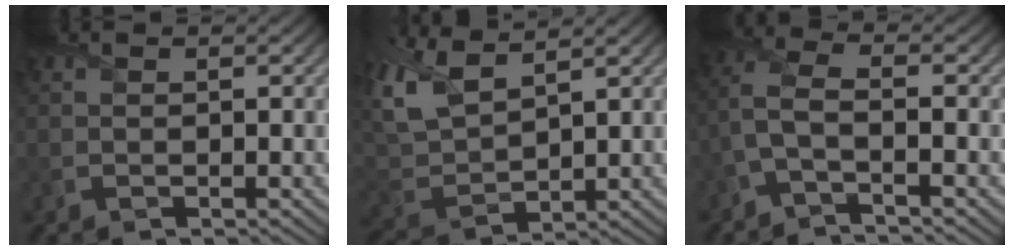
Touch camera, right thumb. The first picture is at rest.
{"total": 8.9, "force": [5.6, 3.7, 5.8], "torque": [-0.166, 0.020, 0.111]}
{"total": 4.4, "force": [-1.7, 1.4, 3.8], "torque": [-0.093, 0.001, -0.052]}